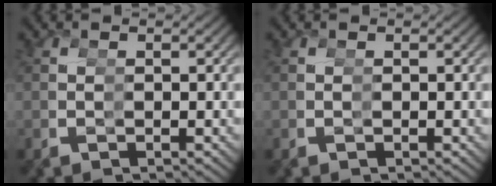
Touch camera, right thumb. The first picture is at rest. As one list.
[{"total": 0.0}]